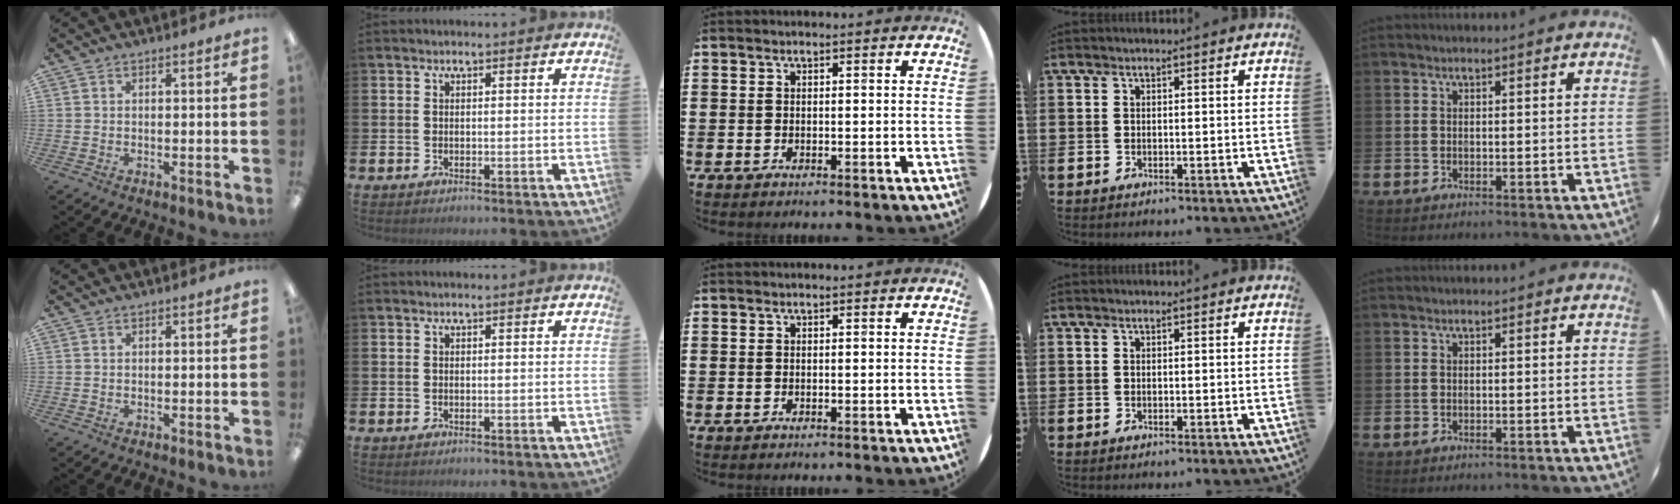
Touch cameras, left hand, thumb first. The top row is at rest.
{}